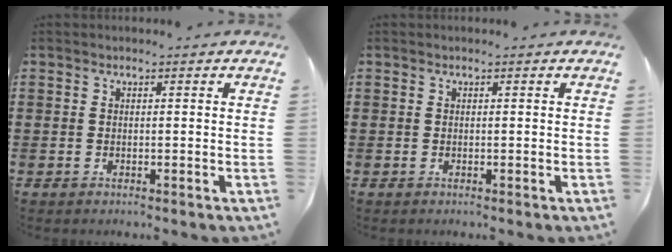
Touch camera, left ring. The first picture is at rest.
{"total": 0.0}